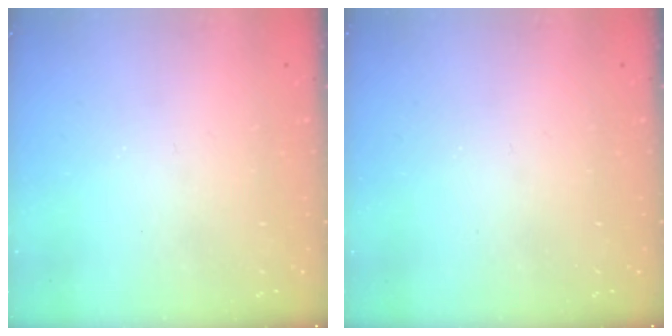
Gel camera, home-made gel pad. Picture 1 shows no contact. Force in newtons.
{"total": 0.0}